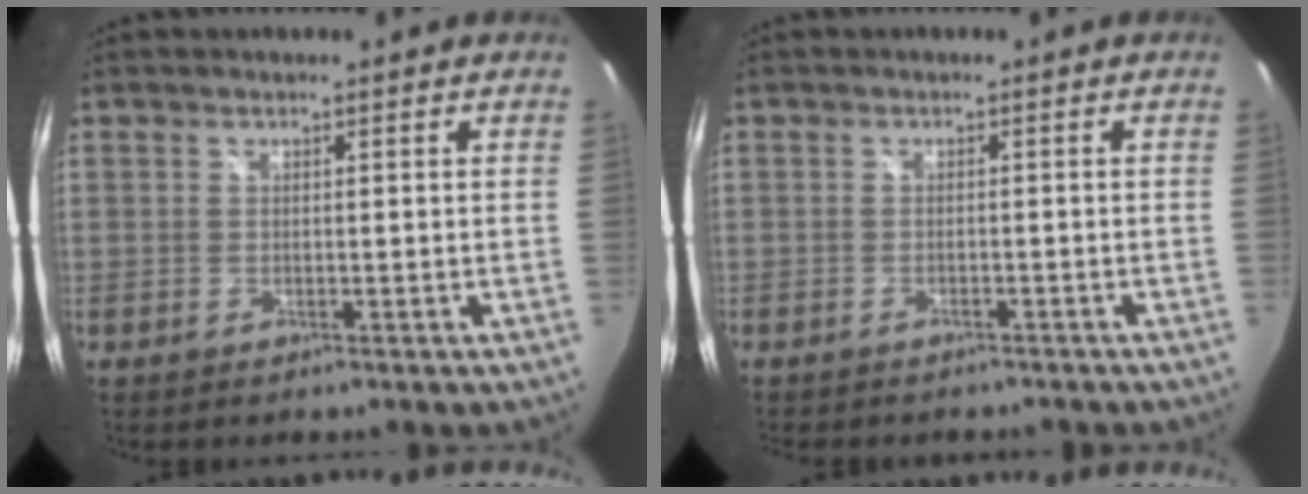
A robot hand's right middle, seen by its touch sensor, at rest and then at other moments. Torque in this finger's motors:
{"motor_torque": [0.99, -1.15, 0.11, 0.04]}